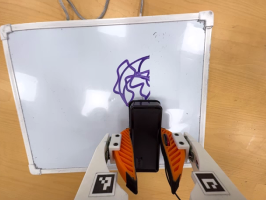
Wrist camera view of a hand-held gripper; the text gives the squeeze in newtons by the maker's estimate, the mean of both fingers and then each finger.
{"total": 8.8, "left": 6.4, "right": 11.3}